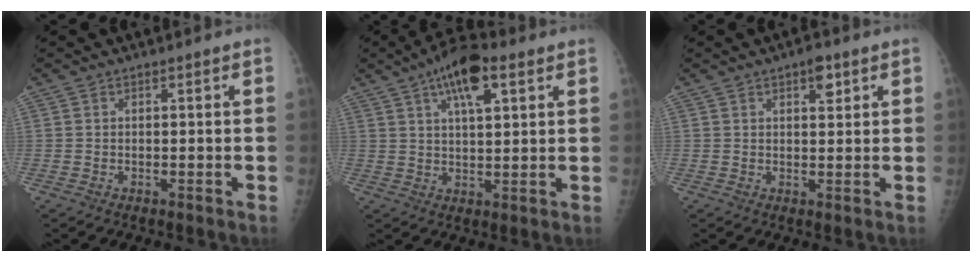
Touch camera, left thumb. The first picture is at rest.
{"total": 10.5, "force": [5.3, 4.0, 8.1], "torque": [-0.123, -0.005, 0.085]}
{"total": 3.5, "force": [2.0, 1.6, 2.4], "torque": [-0.021, -0.008, 0.027]}